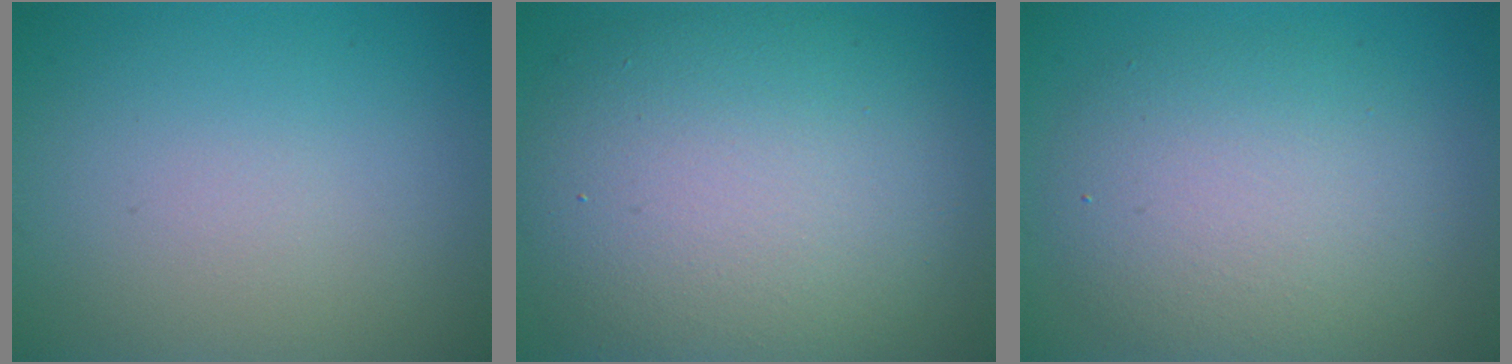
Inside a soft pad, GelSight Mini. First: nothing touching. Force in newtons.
{"total": 11.9, "press": 11.9, "slide": 0.5}
{"total": 6.2, "press": 6.2, "slide": 0.2}